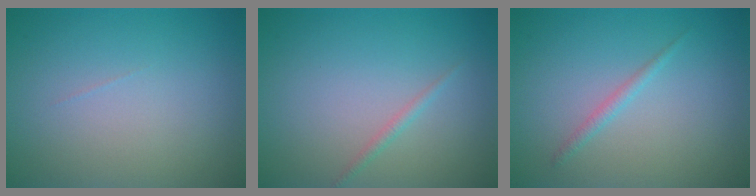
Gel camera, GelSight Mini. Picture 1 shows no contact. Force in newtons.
{"total": 0.8, "press": 0.8, "slide": 0.1}
{"total": 1.0, "press": 1.0, "slide": 0.1}